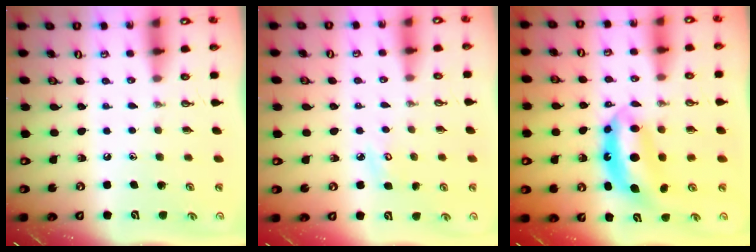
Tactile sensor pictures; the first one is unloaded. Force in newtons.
{"total": 4.6, "press": 4.6, "slide": 0.3}
{"total": 7.5, "press": 7.5, "slide": 0.5}